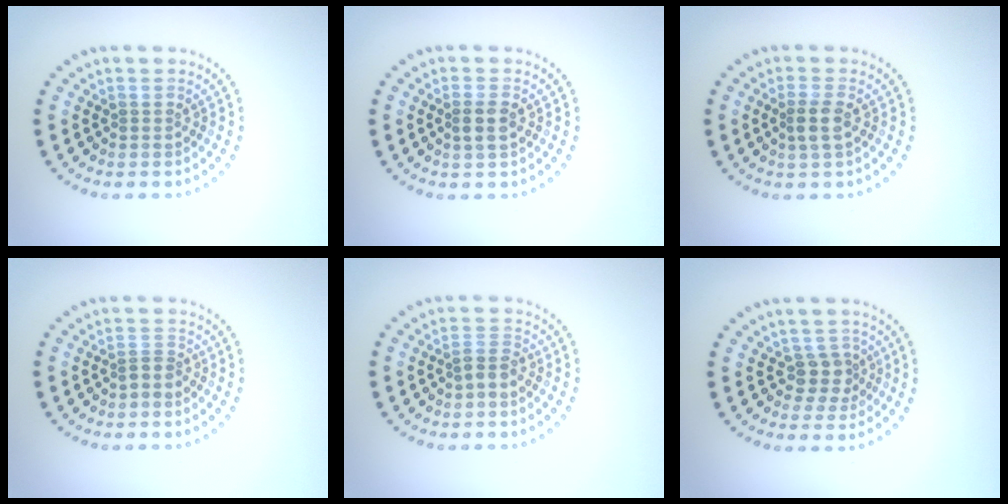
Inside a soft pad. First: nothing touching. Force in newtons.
{"total": 1.8, "press": 1.7, "slide": 0.6}
{"total": 2.0, "press": 1.8, "slide": 0.9}
{"total": 1.3, "press": 0.9, "slide": 1.0}
{"total": 1.8, "press": 1.4, "slide": 1.2}
{"total": 2.3, "press": 1.9, "slide": 1.4}